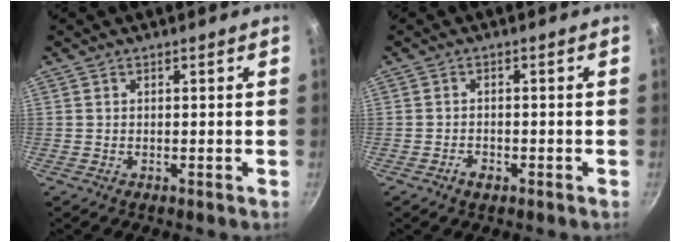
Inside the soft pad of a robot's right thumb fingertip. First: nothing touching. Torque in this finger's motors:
{"motor_torque": [-0.30, 0.00, 0.40, -0.38, 0.01]}